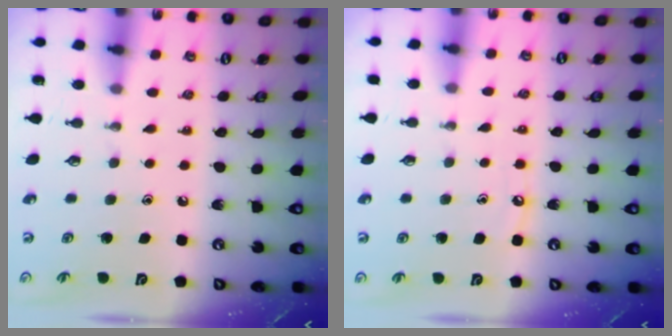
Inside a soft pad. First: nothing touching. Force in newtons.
{"total": 4.9, "press": 4.8, "slide": 0.6}